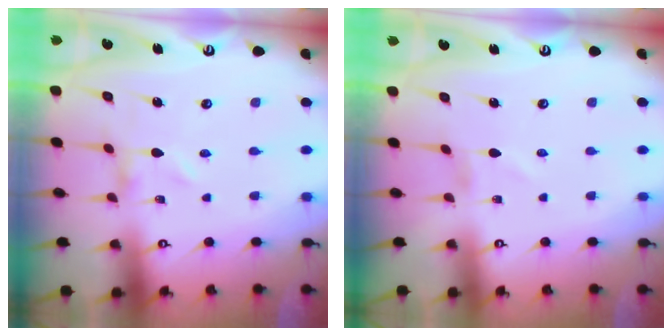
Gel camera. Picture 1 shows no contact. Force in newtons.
{"total": 0.0}